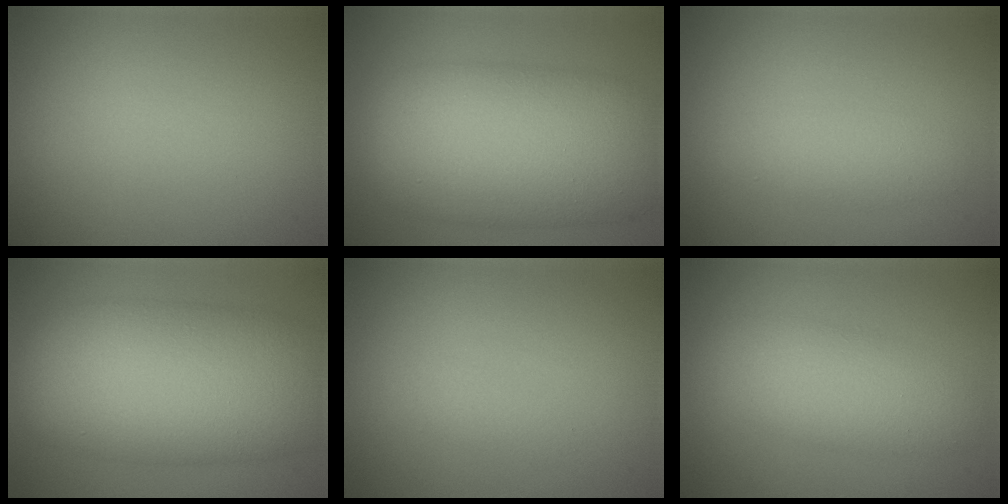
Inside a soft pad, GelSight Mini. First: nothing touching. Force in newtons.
{"total": 12.3, "press": 12.3, "slide": 0.4}
{"total": 2.4, "press": 2.4, "slide": 0.0}
{"total": 12.7, "press": 12.7, "slide": 0.4}
{"total": 1.0, "press": 1.0, "slide": 0.0}
{"total": 5.3, "press": 5.3, "slide": 0.1}